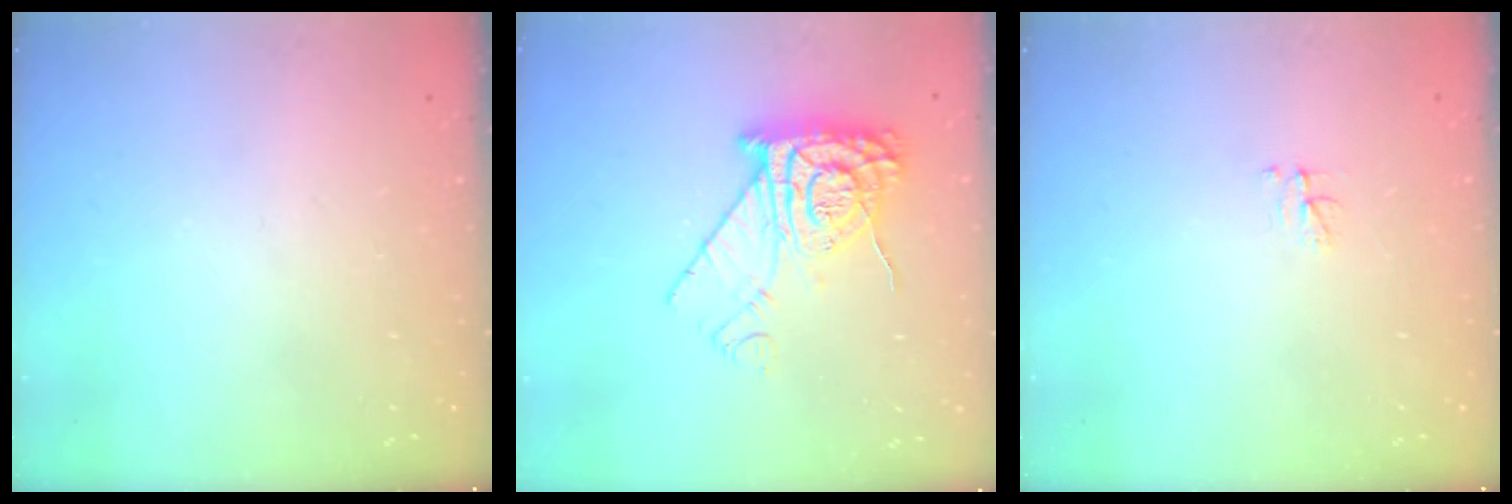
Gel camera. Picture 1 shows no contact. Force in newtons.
{"total": 11.2, "press": 11.2, "slide": 1.1}
{"total": 2.9, "press": 2.9, "slide": 0.4}